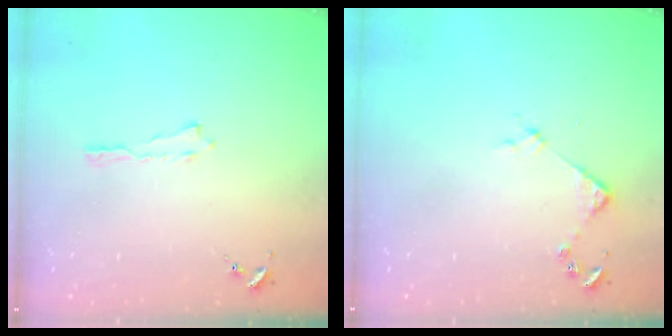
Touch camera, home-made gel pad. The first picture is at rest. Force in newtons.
{"total": 3.7, "press": 3.7, "slide": 0.2}